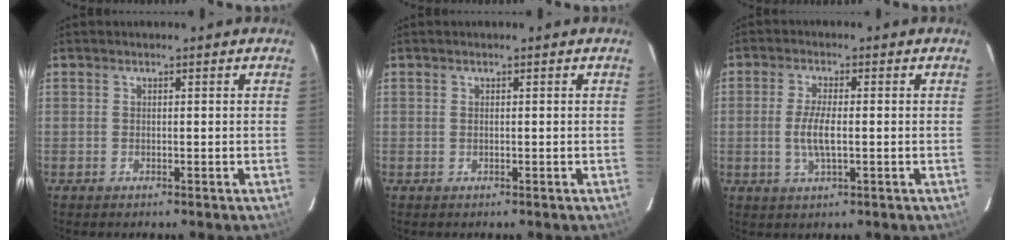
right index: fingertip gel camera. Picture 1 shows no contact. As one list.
[{"total": 0.0}, {"total": 4.8, "force": [-0.6, 1.3, 4.6], "torque": [-0.091, -0.005, -0.010]}]